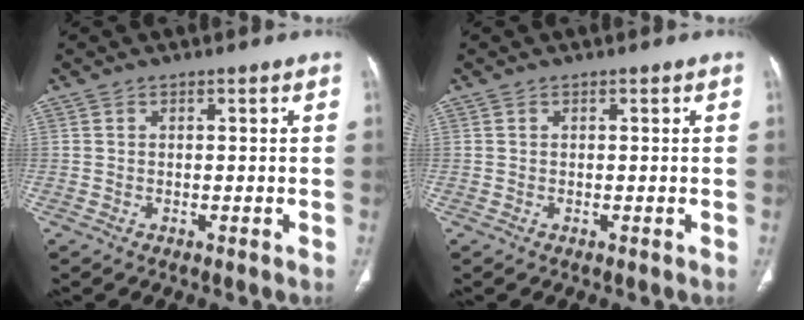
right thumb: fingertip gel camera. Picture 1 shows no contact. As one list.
[{"total": 0.0}]